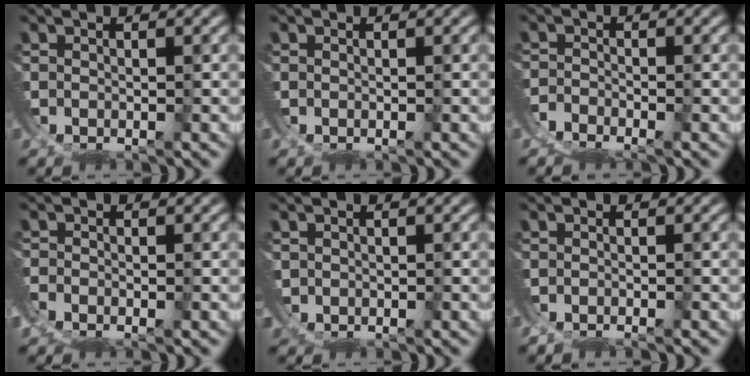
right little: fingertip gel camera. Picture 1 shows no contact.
{"total": 0.0}
{"total": 3.9, "force": [-3.2, 2.0, 0.6], "torque": [-0.012, -0.019, -0.054]}
{"total": 2.6, "force": [-1.7, 1.7, 0.9], "torque": [-0.027, -0.015, -0.026]}
{"total": 1.3, "force": [0.0, 1.2, -0.4], "torque": [-0.009, -0.008, 0.007]}
{"total": 0.9, "force": [-0.7, 0.3, 0.3], "torque": [-0.005, 0.004, -0.016]}